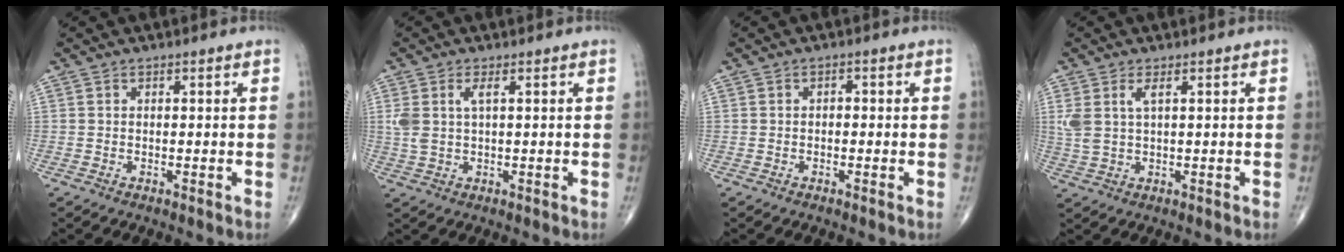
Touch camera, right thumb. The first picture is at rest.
{"total": 4.1, "force": [1.2, 1.6, 3.6], "torque": [-0.097, 0.006, 0.029]}
{"total": 1.0, "force": [-0.2, 0.7, 0.6], "torque": [-0.004, 0.005, -0.007]}
{"total": 4.3, "force": [1.5, 1.6, 3.7], "torque": [-0.096, 0.000, 0.039]}